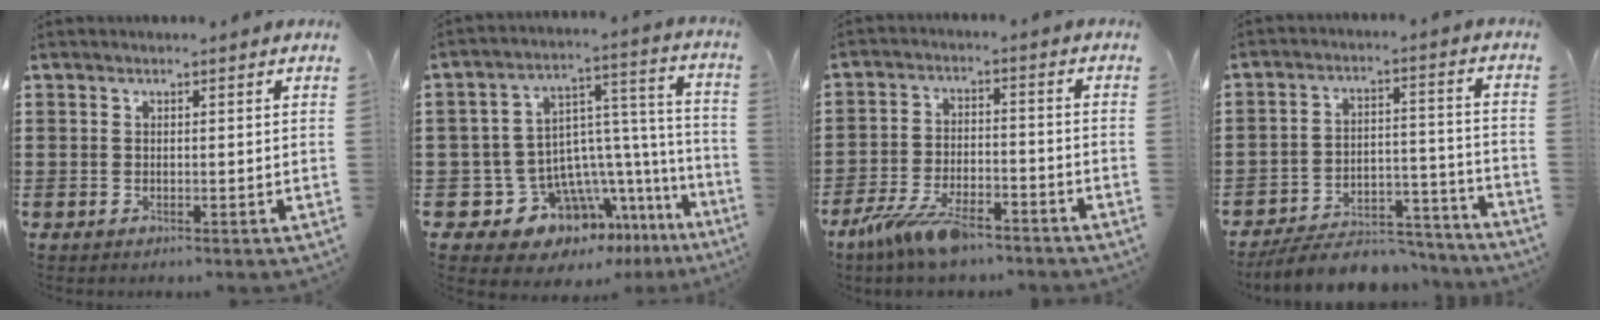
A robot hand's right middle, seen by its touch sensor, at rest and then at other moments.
{"total": 9.0, "force": [-5.6, 6.5, 2.6], "torque": [-0.082, -0.025, -0.098]}
{"total": 8.7, "force": [-6.5, 2.4, 5.2], "torque": [-0.116, -0.001, -0.123]}
{"total": 7.4, "force": [-7.0, 1.7, 1.9], "torque": [-0.025, 0.025, -0.133]}